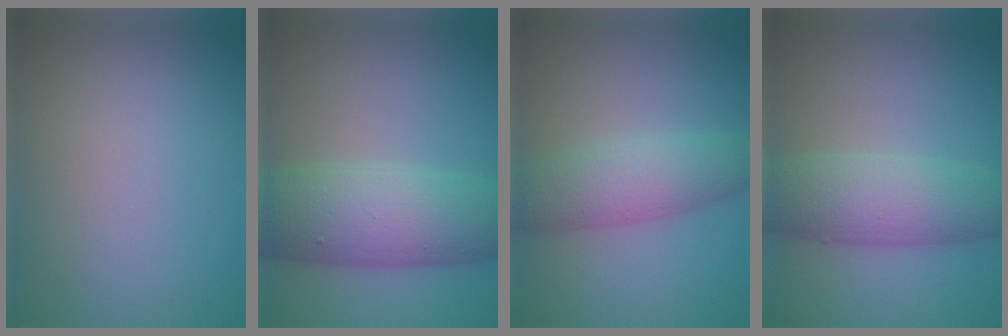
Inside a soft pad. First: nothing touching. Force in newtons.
{"total": 8.7, "press": 8.7, "slide": 0.2}
{"total": 4.7, "press": 4.7, "slide": 0.1}
{"total": 6.3, "press": 6.3, "slide": 0.2}